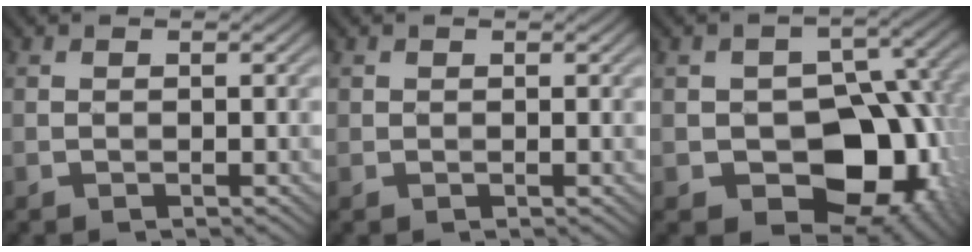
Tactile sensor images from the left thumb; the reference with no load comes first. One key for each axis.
{"total": 0.5, "fx": 0.4, "fy": 0.4, "fz": 0.0, "tx": -0.002, "ty": -0.001, "tz": 0.009}
{"total": 14.4, "fx": -4.8, "fy": 10.2, "fz": 8.9, "tx": -0.106, "ty": -0.002, "tz": -0.083}